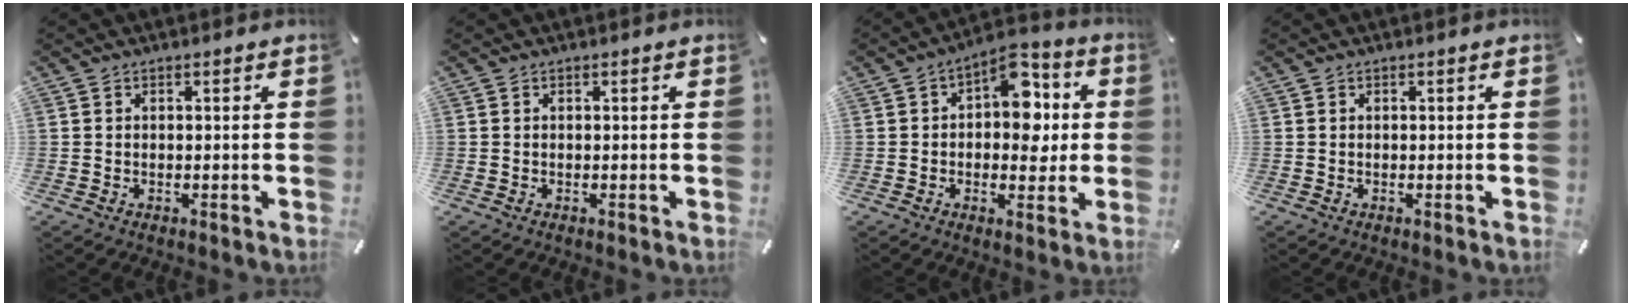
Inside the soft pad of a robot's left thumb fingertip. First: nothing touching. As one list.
[{"total": 0.0}, {"total": 11.4, "force": [2.2, 7.3, 8.5], "torque": [-0.098, -0.015, 0.034]}, {"total": 0.0}]